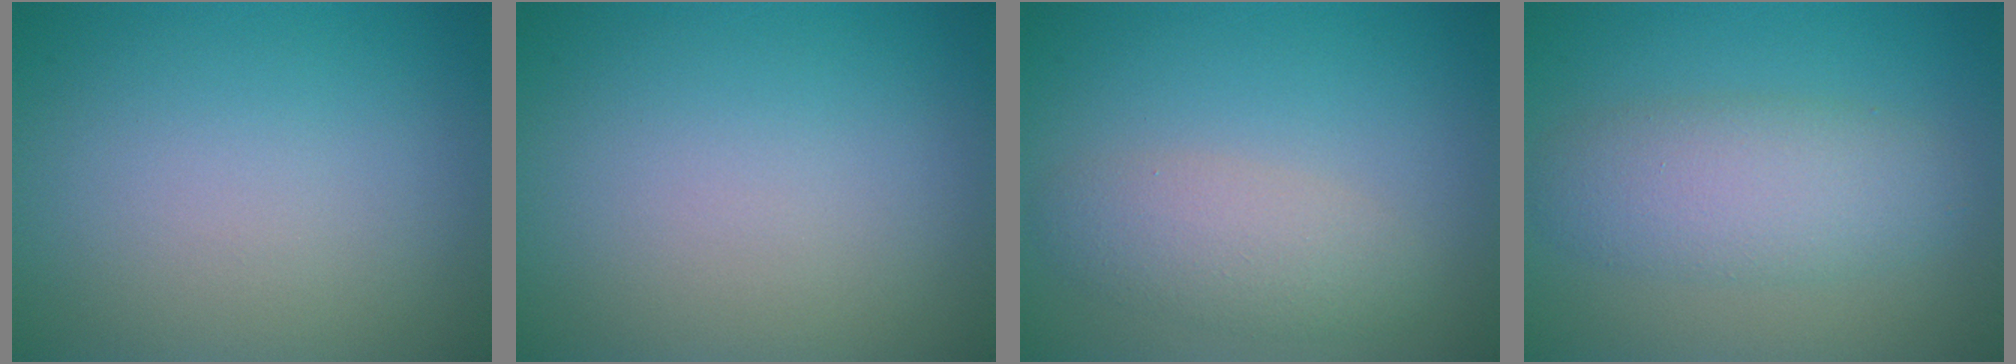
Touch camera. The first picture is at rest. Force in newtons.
{"total": 0.0}
{"total": 2.9, "press": 2.9, "slide": 0.2}
{"total": 4.5, "press": 4.5, "slide": 0.2}